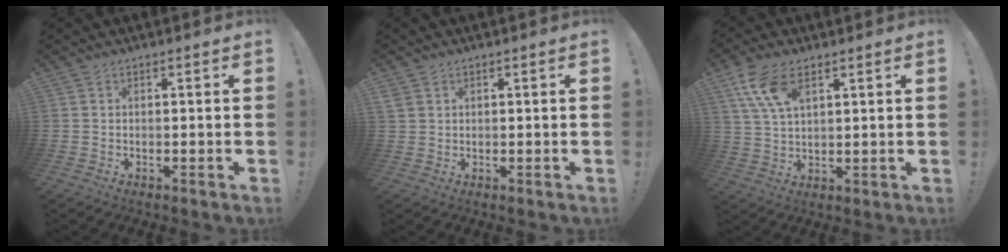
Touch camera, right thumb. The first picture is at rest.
{"total": 2.6, "force": [1.4, 2.1, 0.8], "torque": [-0.010, -0.006, 0.027]}
{"total": 10.4, "force": [5.2, 5.5, 7.1], "torque": [-0.133, -0.010, 0.101]}